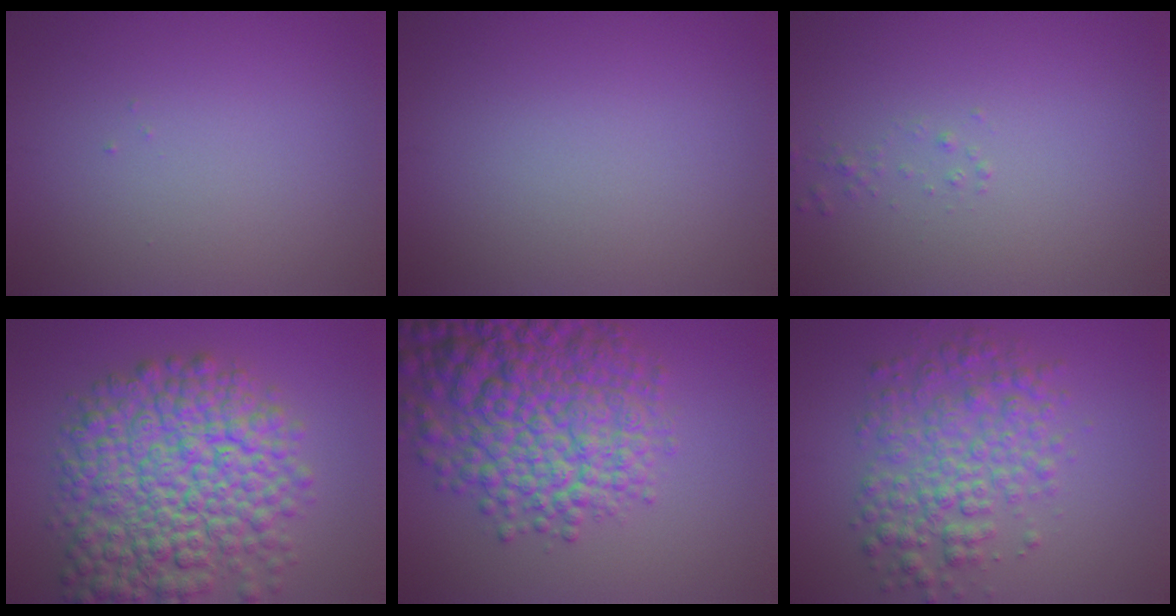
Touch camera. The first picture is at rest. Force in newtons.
{"total": 0.0}
{"total": 0.7, "press": 0.6, "slide": 0.1}
{"total": 11.4, "press": 11.4, "slide": 0.4}
{"total": 10.8, "press": 10.8, "slide": 0.4}
{"total": 5.4, "press": 5.4, "slide": 0.0}